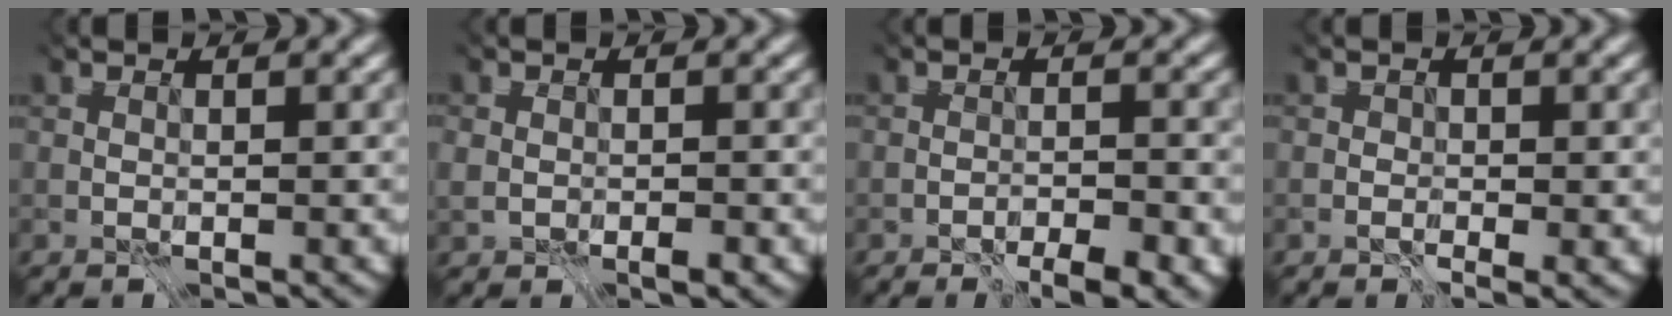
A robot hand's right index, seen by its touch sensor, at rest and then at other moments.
{"total": 1.2, "force": [-0.3, 1.0, 0.5], "torque": [-0.027, 0.004, -0.001]}
{"total": 4.5, "force": [-4.3, 0.1, 1.2], "torque": [0.014, -0.001, -0.074]}
{"total": 1.3, "force": [-1.3, 0.1, 0.1], "torque": [0.005, 0.002, -0.033]}